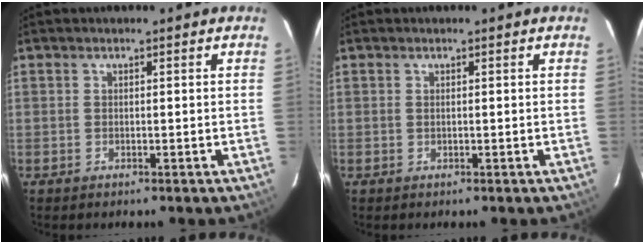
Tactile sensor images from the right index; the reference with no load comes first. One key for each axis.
{"total": 0.0}